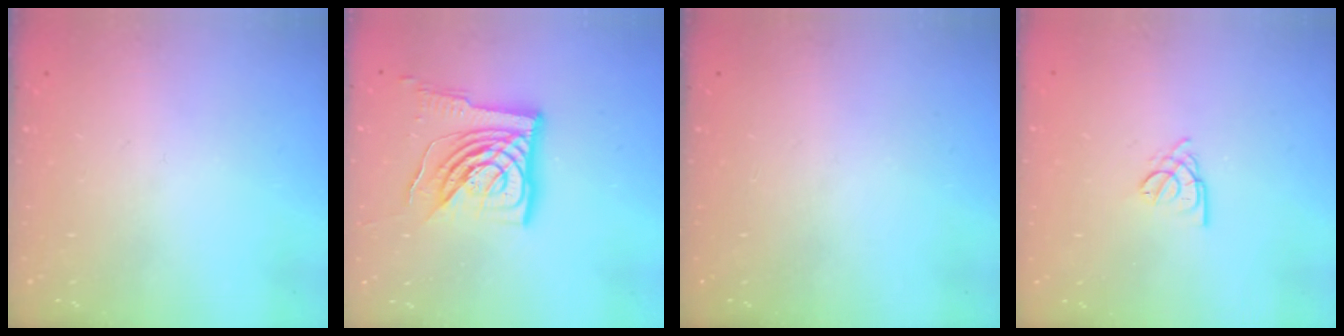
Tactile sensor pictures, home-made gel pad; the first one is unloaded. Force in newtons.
{"total": 15.5, "press": 15.4, "slide": 1.8}
{"total": 0.0}
{"total": 2.3, "press": 2.3, "slide": 0.5}